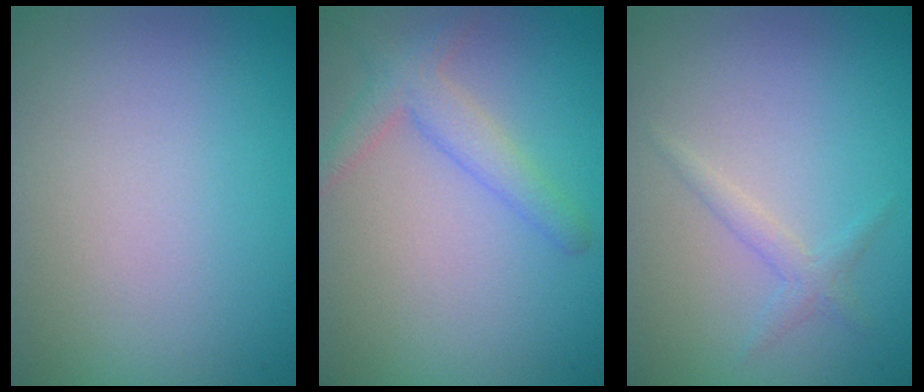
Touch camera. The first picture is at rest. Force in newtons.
{"total": 2.7, "press": 2.7, "slide": 0.2}
{"total": 1.4, "press": 1.4, "slide": 0.1}